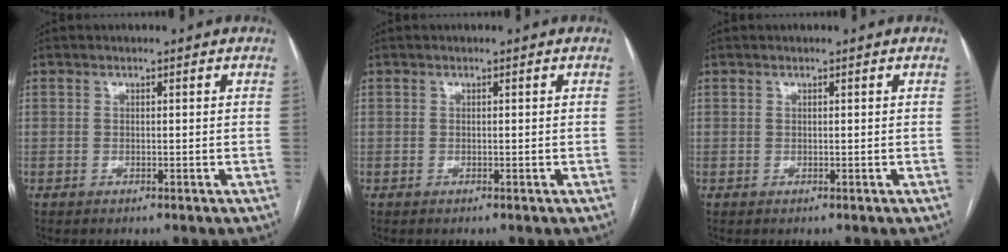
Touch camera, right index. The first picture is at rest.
{"total": 0.0}
{"total": 0.0}